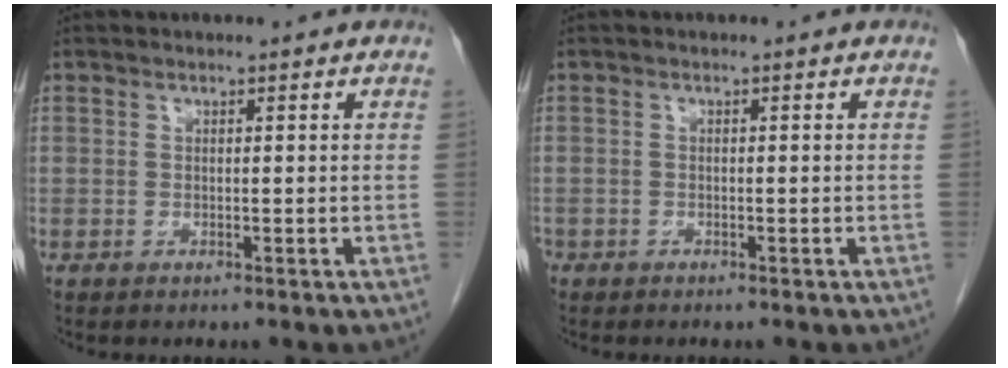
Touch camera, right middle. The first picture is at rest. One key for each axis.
{"total": 0.9, "fx": -0.6, "fy": 0.6, "fz": 0.1, "tx": -0.008, "ty": 0.001, "tz": -0.012}